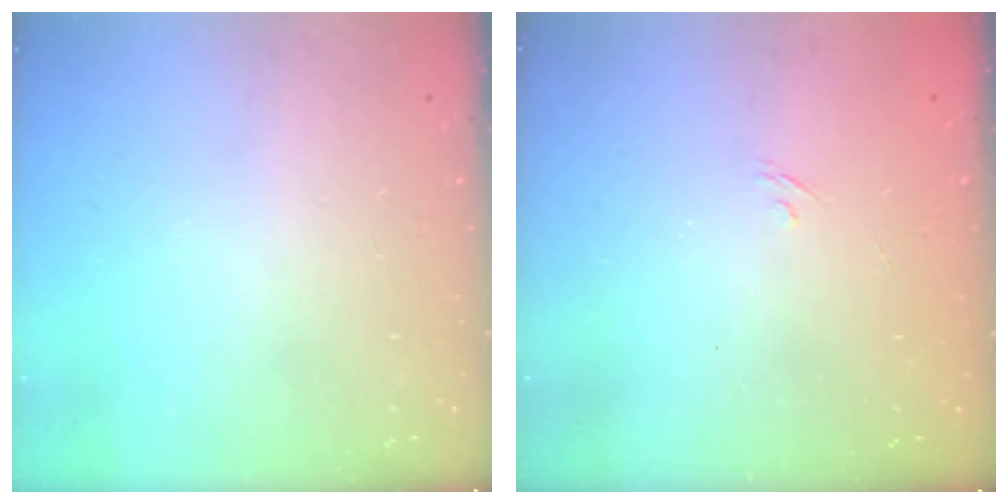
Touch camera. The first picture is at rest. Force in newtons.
{"total": 2.0, "press": 1.7, "slide": 1.2}